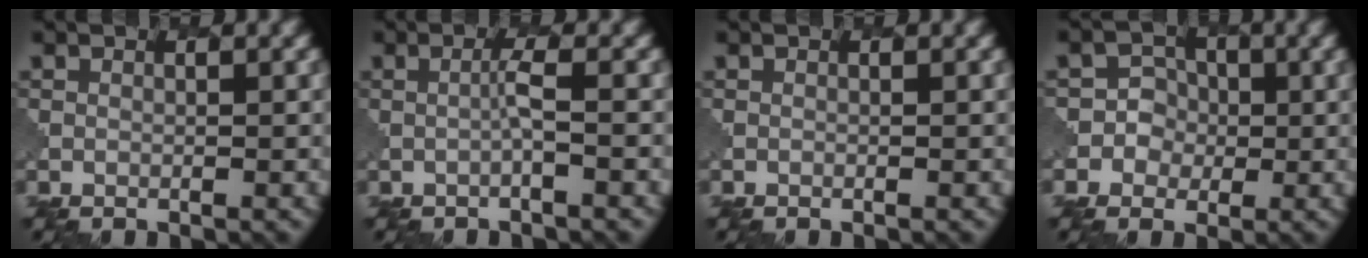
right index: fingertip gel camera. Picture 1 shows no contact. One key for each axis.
{"total": 1.2, "fx": -0.1, "fy": -0.1, "fz": 1.2, "tx": -0.024, "ty": 0.002, "tz": -0.006}
{"total": 0.0}
{"total": 2.9, "fx": -0.2, "fy": 2.8, "fz": 0.5, "tx": 0.010, "ty": 0.009, "tz": -0.016}